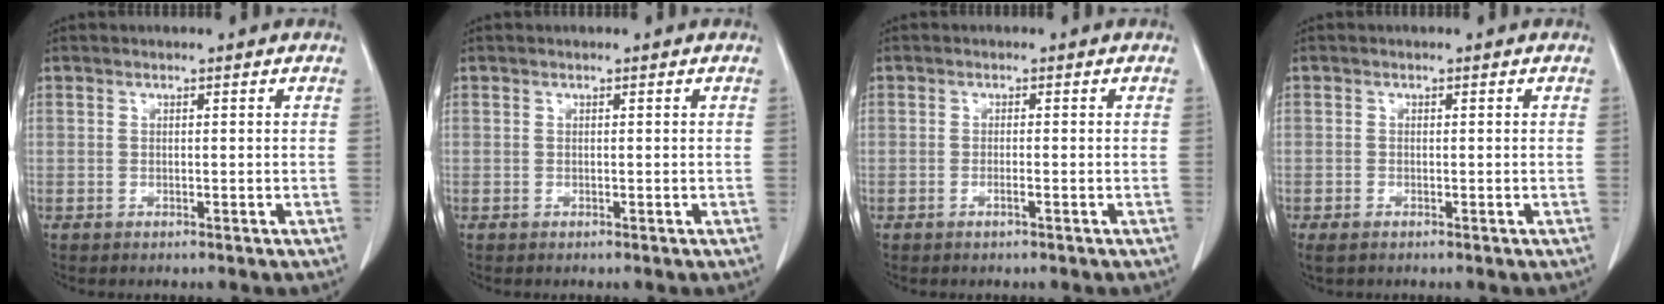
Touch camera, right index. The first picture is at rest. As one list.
[{"total": 0.0}, {"total": 1.1, "force": [-0.6, -0.1, 0.9], "torque": [-0.018, 0.001, -0.013]}, {"total": 1.6, "force": [-1.0, 0.7, 0.9], "torque": [-0.019, -0.003, -0.015]}]